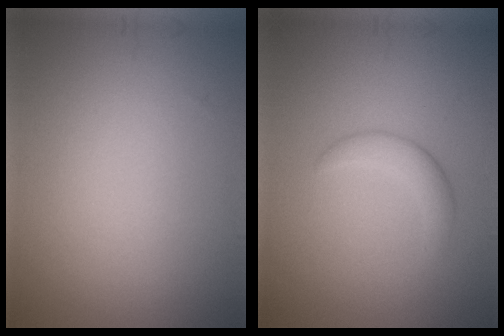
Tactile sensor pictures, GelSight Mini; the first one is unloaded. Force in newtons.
{"total": 2.2, "press": 2.2, "slide": 0.2}